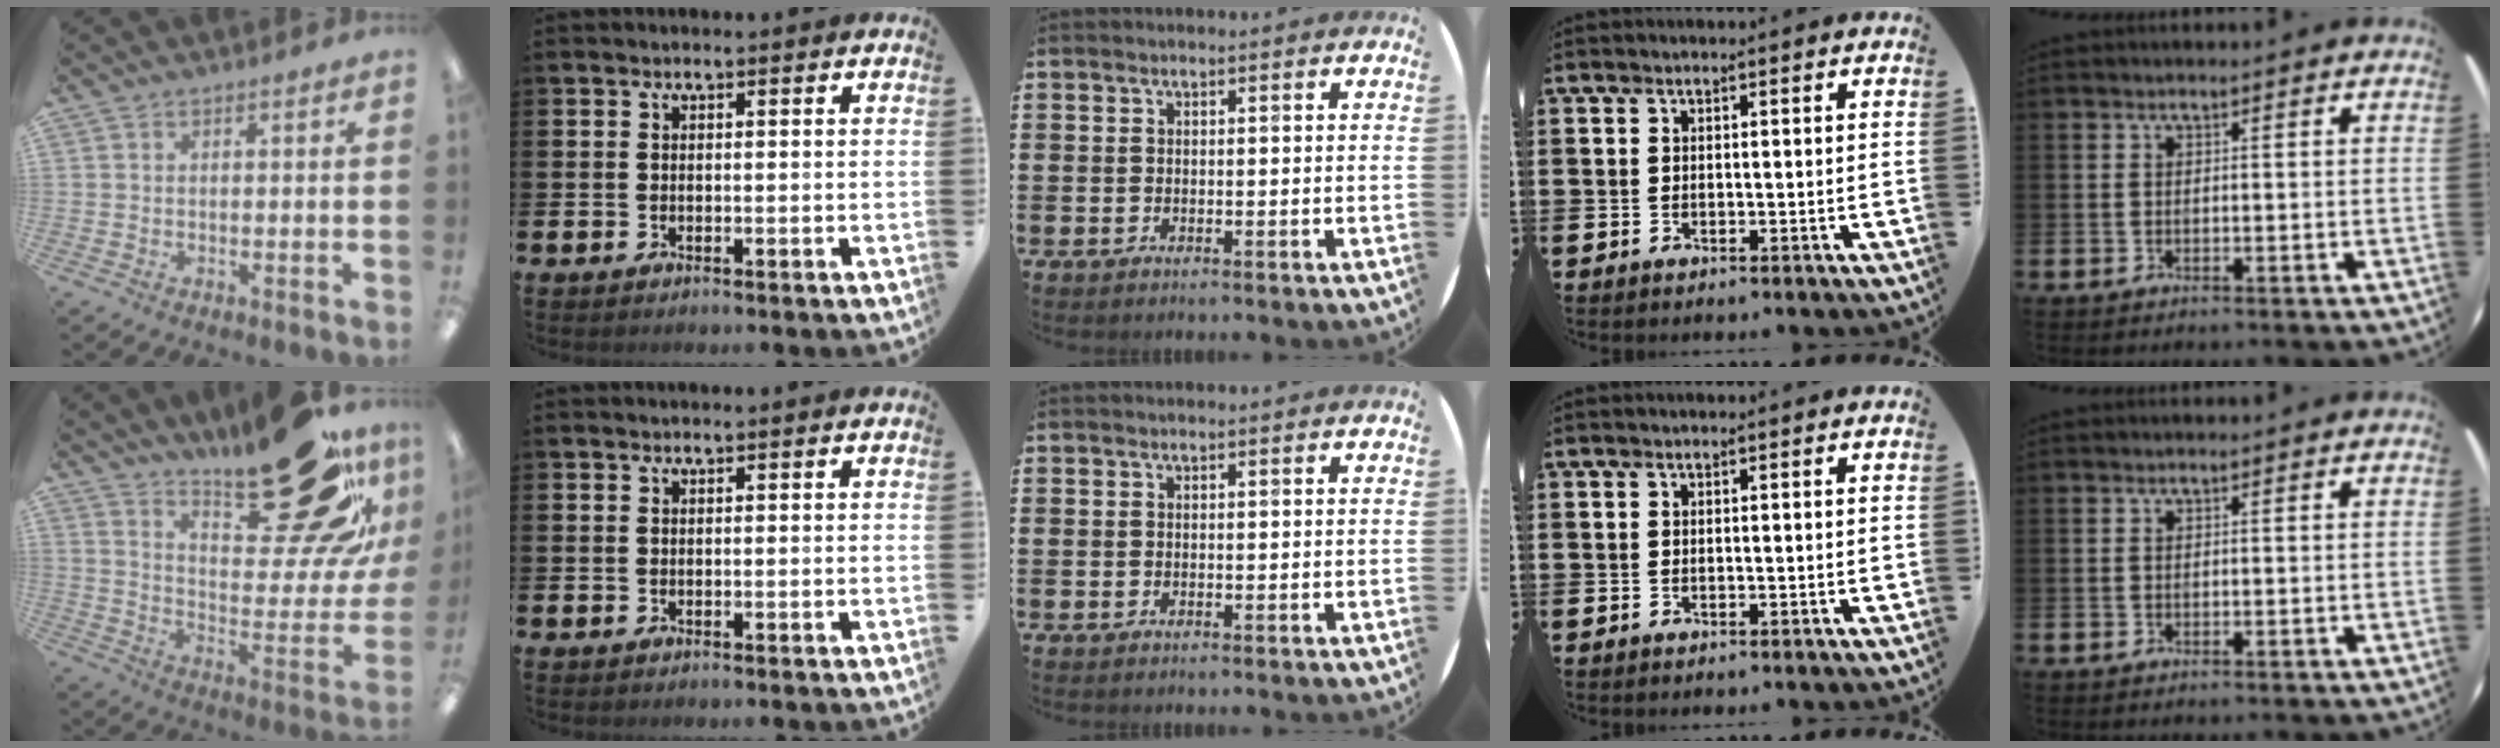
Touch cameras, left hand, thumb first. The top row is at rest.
{"thumb": {"total": 29.2, "force": [19.6, 10.2, 19.2], "torque": [-0.241, -0.128, 0.317]}}